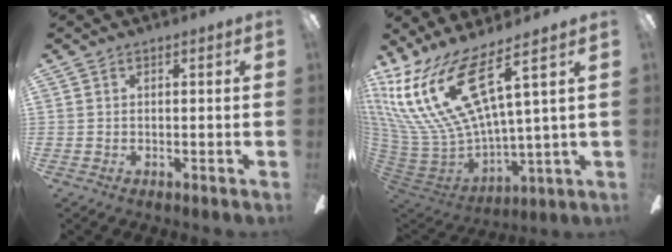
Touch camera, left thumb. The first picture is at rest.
{"total": 22.1, "force": [12.3, 8.2, 16.4], "torque": [-0.366, -0.078, 0.218]}